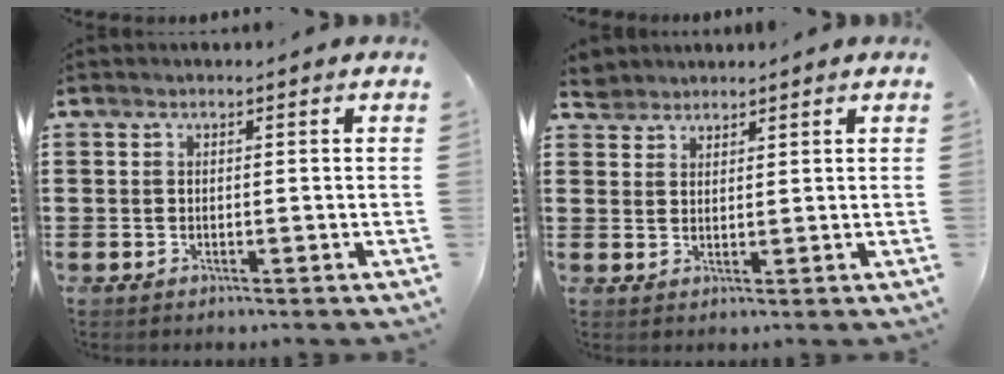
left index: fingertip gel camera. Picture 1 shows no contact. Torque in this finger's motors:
{"motor_torque": [0.40, 0.60, -0.06, -0.05]}